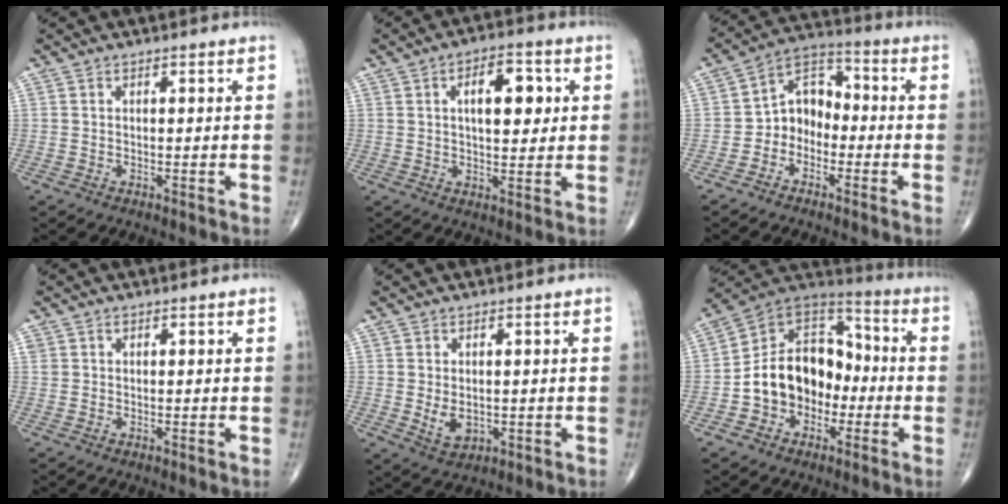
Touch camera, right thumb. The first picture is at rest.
{"total": 9.0, "force": [2.3, 4.4, 7.5], "torque": [-0.083, -0.001, 0.030]}
{"total": 8.2, "force": [-2.3, 6.5, 4.6], "torque": [-0.041, 0.043, -0.060]}
{"total": 1.1, "force": [0.5, 0.9, 0.4], "torque": [0.001, 0.001, 0.008]}
{"total": 4.0, "force": [-0.1, 2.7, 3.0], "torque": [-0.043, -0.010, 0.009]}
{"total": 16.4, "force": [-3.3, 12.4, 10.2], "torque": [-0.124, 0.057, -0.066]}